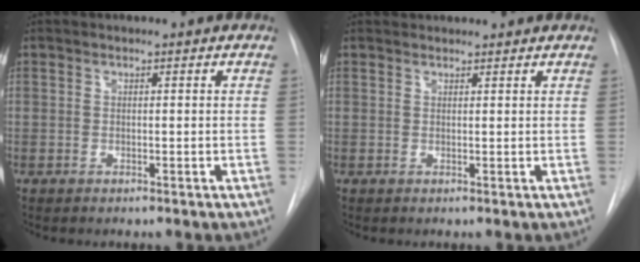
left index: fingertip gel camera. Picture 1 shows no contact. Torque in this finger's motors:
{"motor_torque": [-0.20, -0.54, 0.09, 0.03]}